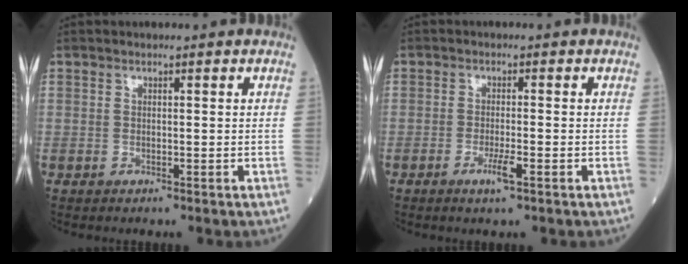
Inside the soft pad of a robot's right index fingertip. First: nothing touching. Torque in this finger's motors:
{"motor_torque": [0.45, -0.08, 0.20, 0.06]}